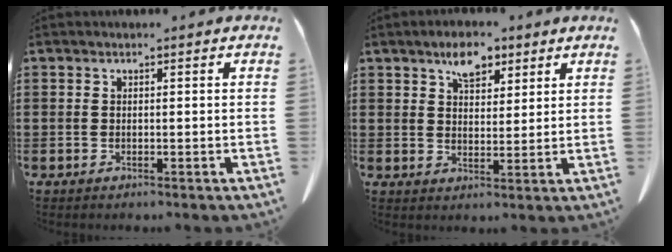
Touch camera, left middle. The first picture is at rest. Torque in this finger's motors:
{"motor_torque": [0.09, 0.00, 0.16, 0.06]}